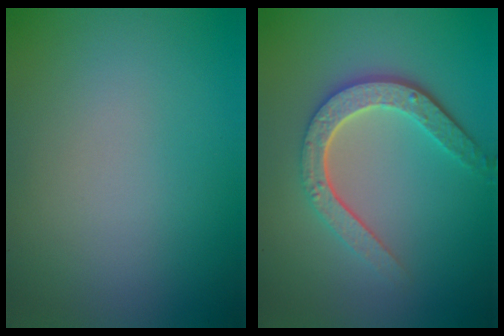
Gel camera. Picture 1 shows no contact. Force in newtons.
{"total": 4.7, "press": 3.6, "slide": 3.0}